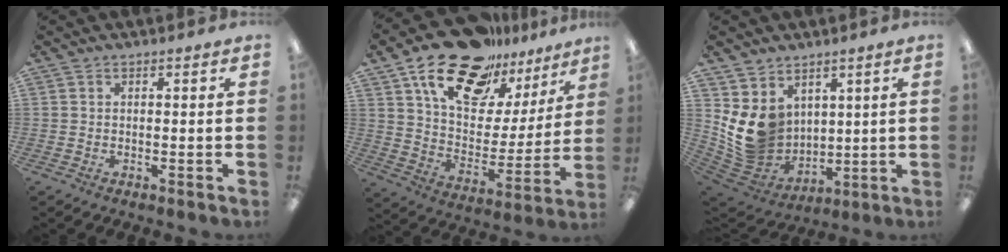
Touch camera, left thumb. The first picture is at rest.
{"total": 22.2, "force": [15.7, 11.2, 11.1], "torque": [-0.184, -0.094, 0.279]}
{"total": 12.0, "force": [4.1, 10.2, 4.9], "torque": [-0.122, -0.037, 0.087]}